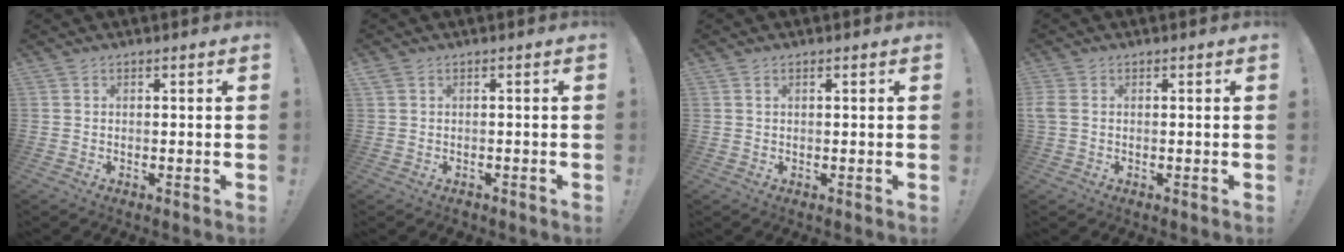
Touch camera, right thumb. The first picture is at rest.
{"total": 1.2, "force": [-0.1, 1.1, 0.4], "torque": [-0.006, -0.001, -0.001]}
{"total": 0.7, "force": [0.4, 0.2, 0.5], "torque": [-0.014, 0.003, 0.007]}
{"total": 2.8, "force": [0.2, 2.0, 2.0], "torque": [-0.047, 0.006, 0.006]}